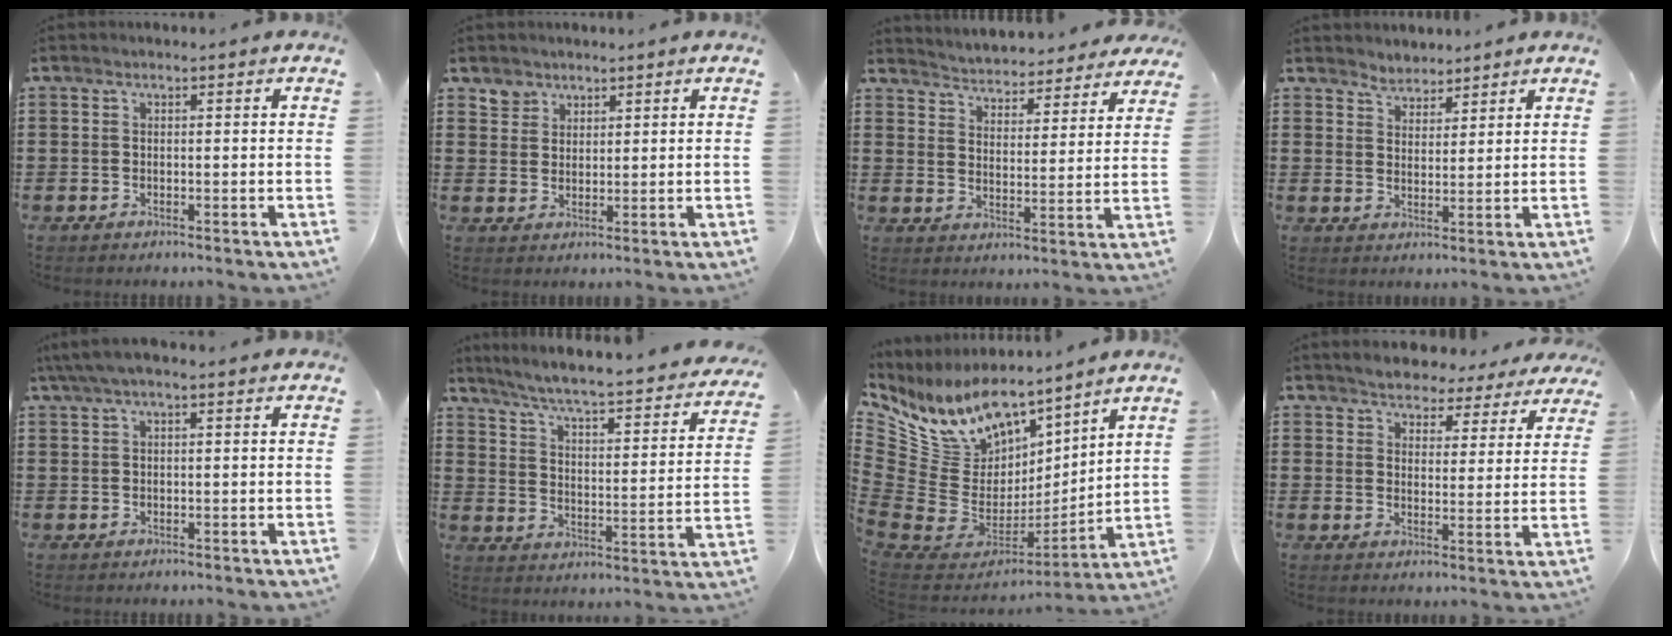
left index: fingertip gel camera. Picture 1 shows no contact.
{"total": 2.9, "force": [2.1, 2.0, -0.1], "torque": [-0.009, 0.007, 0.041]}
{"total": 4.2, "force": [4.2, 0.0, -0.5], "torque": [-0.017, -0.037, 0.069]}
{"total": 3.2, "force": [2.9, 1.2, -0.7], "torque": [-0.001, -0.003, 0.056]}
{"total": 2.1, "force": [0.9, 0.4, 1.8], "torque": [-0.035, 0.003, 0.015]}
{"total": 4.6, "force": [4.0, -0.5, 2.1], "torque": [-0.063, -0.043, 0.057]}
{"total": 10.8, "force": [7.7, 6.6, 3.8], "torque": [-0.130, -0.072, 0.142]}
{"total": 4.2, "force": [4.1, 0.8, 0.0], "torque": [-0.024, -0.018, 0.073]}